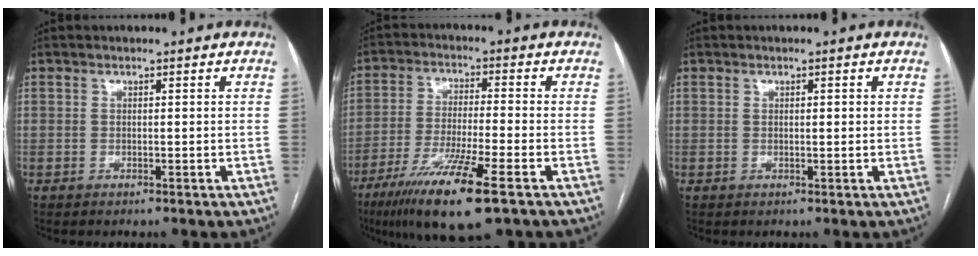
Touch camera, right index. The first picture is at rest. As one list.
[{"total": 13.5, "force": [-7.7, 0.6, 11.1], "torque": [-0.217, -0.034, -0.136]}, {"total": 0.9, "force": [0.2, 0.2, 0.8], "torque": [-0.014, 0.002, 0.002]}]